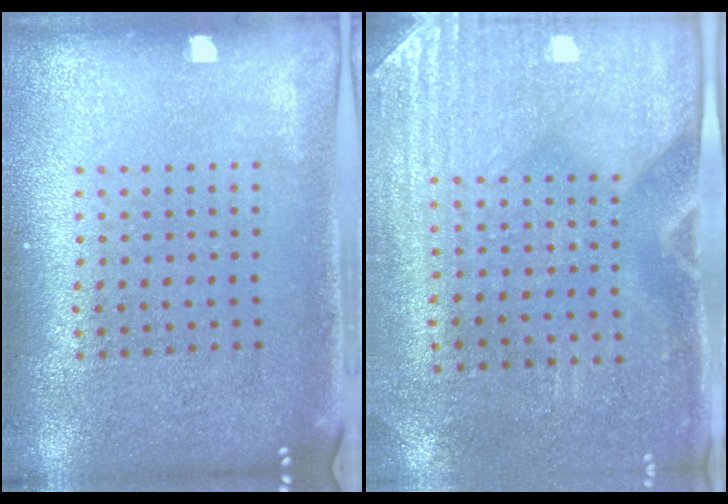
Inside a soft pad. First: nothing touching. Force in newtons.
{"total": 3.0, "press": 2.6, "slide": 1.5}